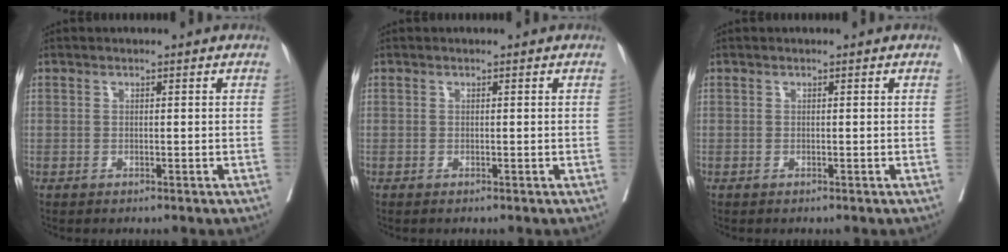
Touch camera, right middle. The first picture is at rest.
{"total": 0.0}
{"total": 0.0}